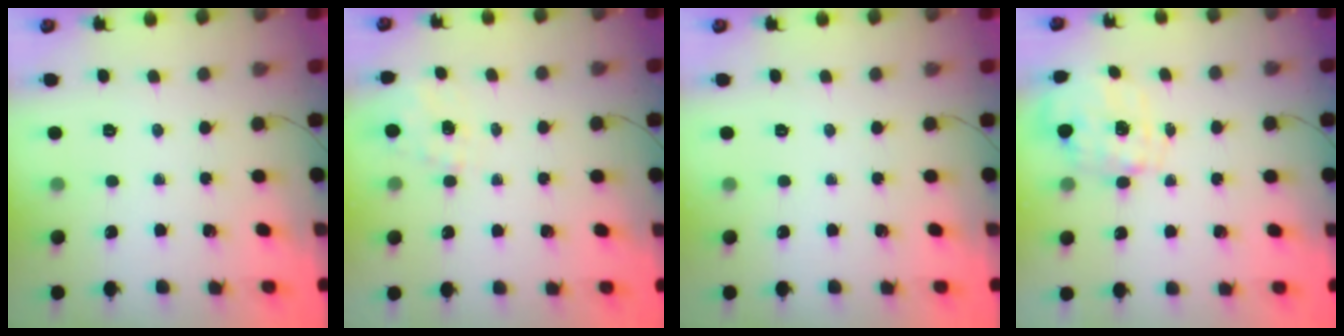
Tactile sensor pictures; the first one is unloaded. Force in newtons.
{"total": 1.4, "press": 0.8, "slide": 1.1}
{"total": 0.0}
{"total": 2.8, "press": 2.7, "slide": 0.9}